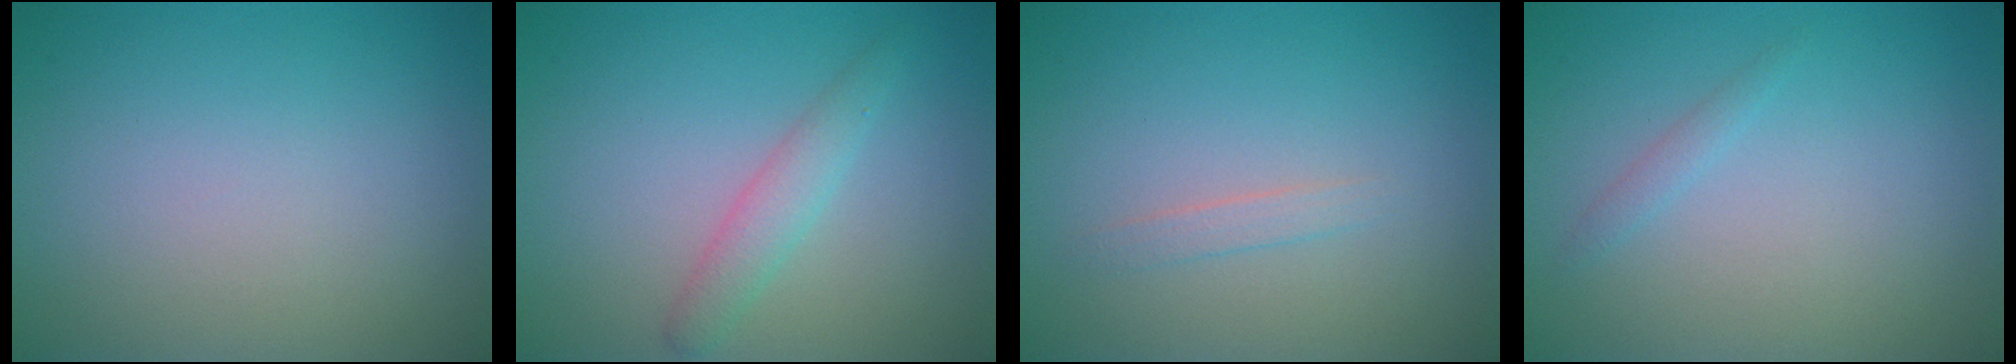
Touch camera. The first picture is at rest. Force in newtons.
{"total": 2.1, "press": 2.1, "slide": 0.0}
{"total": 0.9, "press": 0.9, "slide": 0.1}
{"total": 0.8, "press": 0.8, "slide": 0.0}